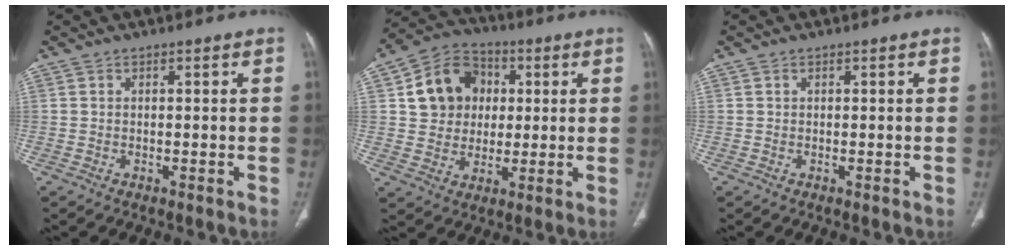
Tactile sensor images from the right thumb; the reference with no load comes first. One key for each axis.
{"total": 13.1, "fx": 2.8, "fy": 11.1, "fz": 6.2, "tx": -0.075, "ty": 0.010, "tz": 0.045}
{"total": 0.0}